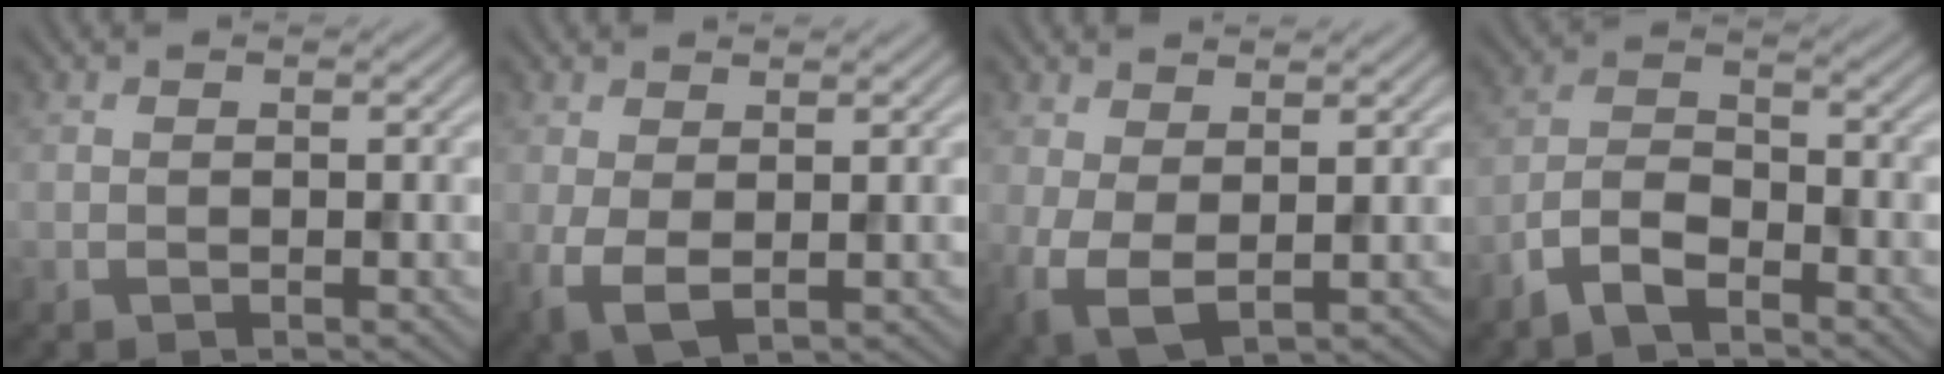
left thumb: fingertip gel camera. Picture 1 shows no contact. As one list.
[{"total": 3.7, "force": [0.4, 1.9, 3.2], "torque": [-0.080, -0.007, 0.009]}, {"total": 4.8, "force": [0.9, 2.3, 4.1], "torque": [-0.101, -0.005, 0.016]}, {"total": 5.1, "force": [-3.8, 1.8, 3.0], "torque": [-0.061, 0.001, -0.086]}]